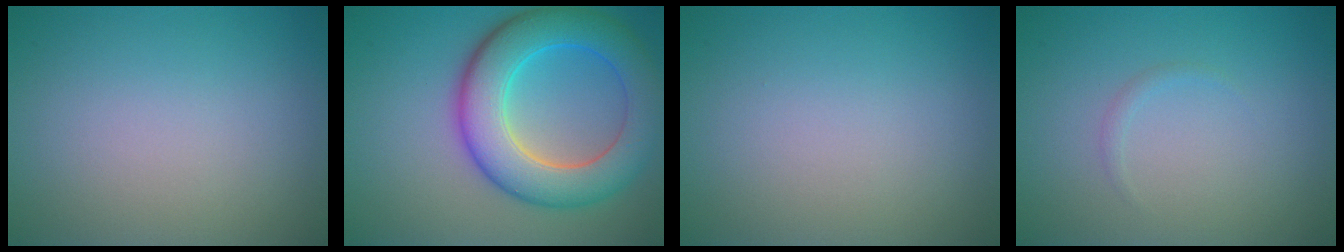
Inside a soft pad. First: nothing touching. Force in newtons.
{"total": 8.7, "press": 8.7, "slide": 0.5}
{"total": 0.0}
{"total": 0.6, "press": 0.6, "slide": 0.1}